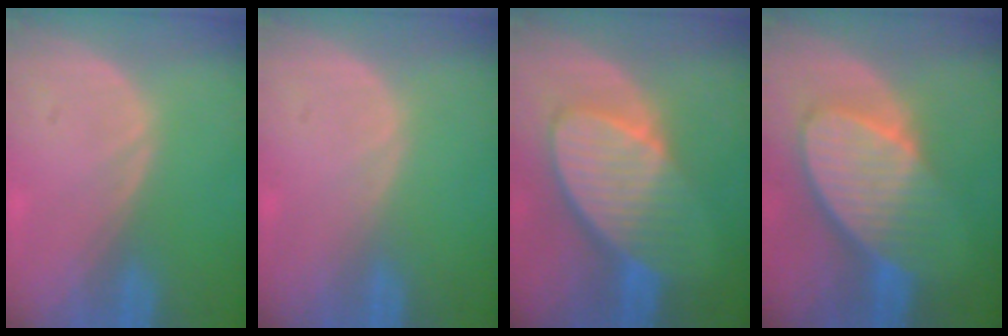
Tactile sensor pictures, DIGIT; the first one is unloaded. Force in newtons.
{"total": 0.0}
{"total": 9.3, "press": 8.3, "slide": 4.3}
{"total": 9.4, "press": 8.3, "slide": 4.6}